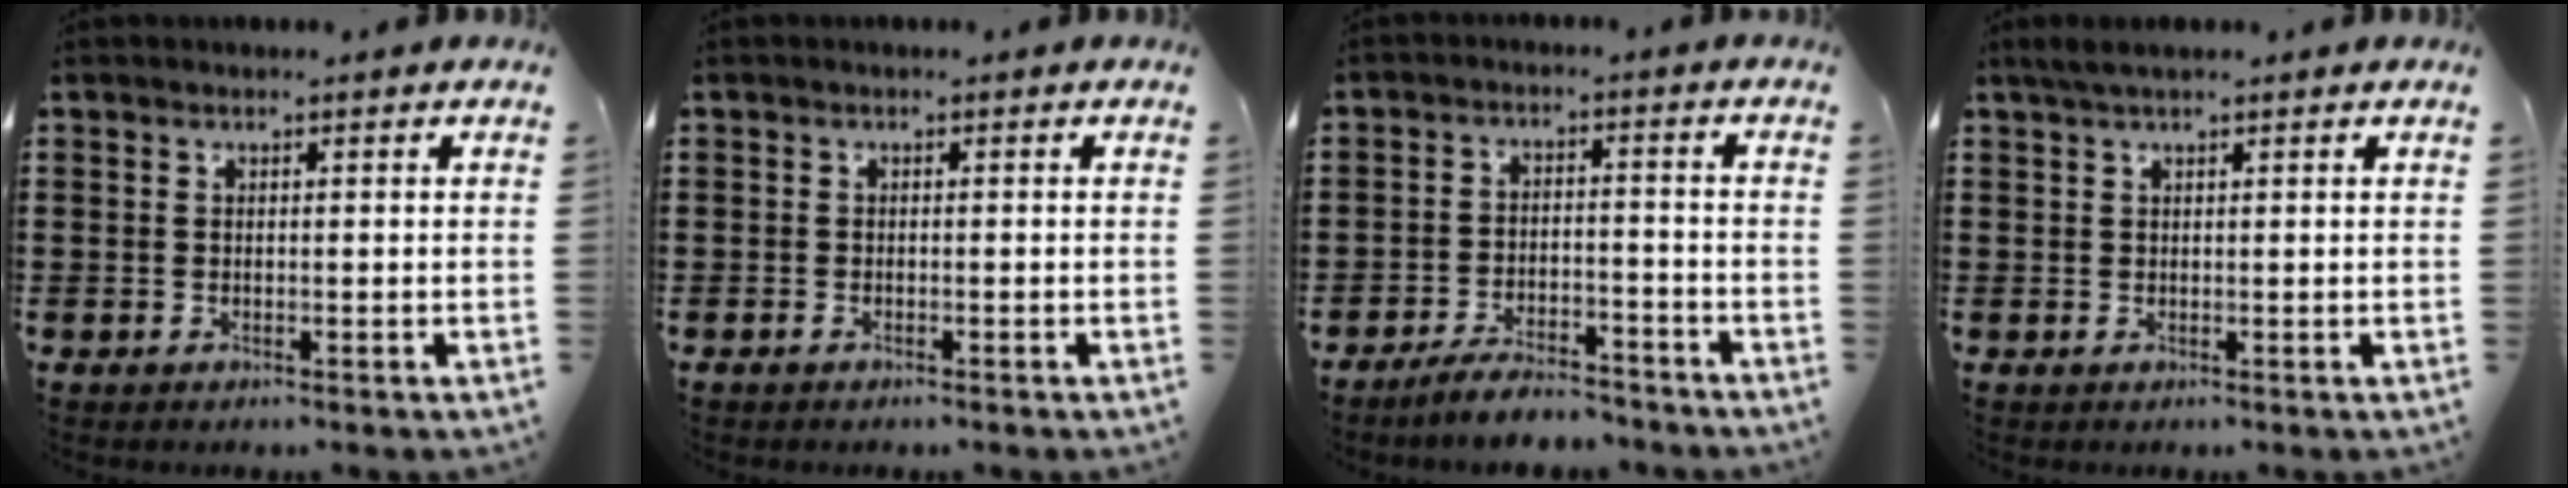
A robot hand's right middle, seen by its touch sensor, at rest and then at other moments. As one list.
[{"total": 0.5, "force": [-0.5, 0.1, 0.2], "torque": [-0.006, -0.002, -0.009]}, {"total": 5.3, "force": [-5.1, 0.6, 1.3], "torque": [-0.027, 0.003, -0.102]}, {"total": 1.4, "force": [1.1, 0.0, 0.9], "torque": [-0.019, 0.002, 0.019]}]